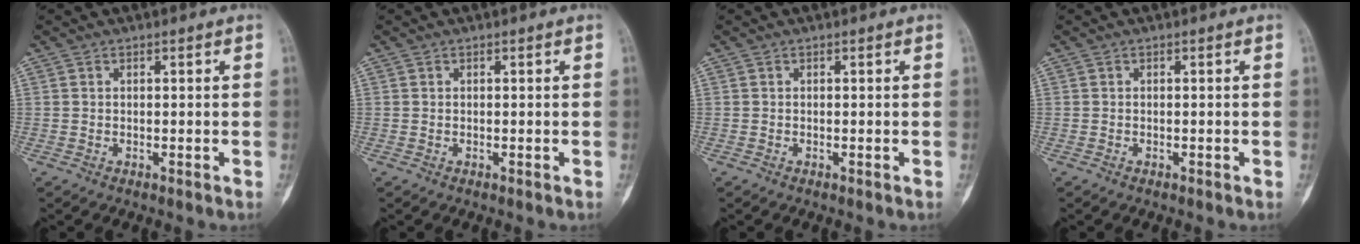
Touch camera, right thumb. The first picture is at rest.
{"total": 0.0}
{"total": 0.0}
{"total": 0.0}